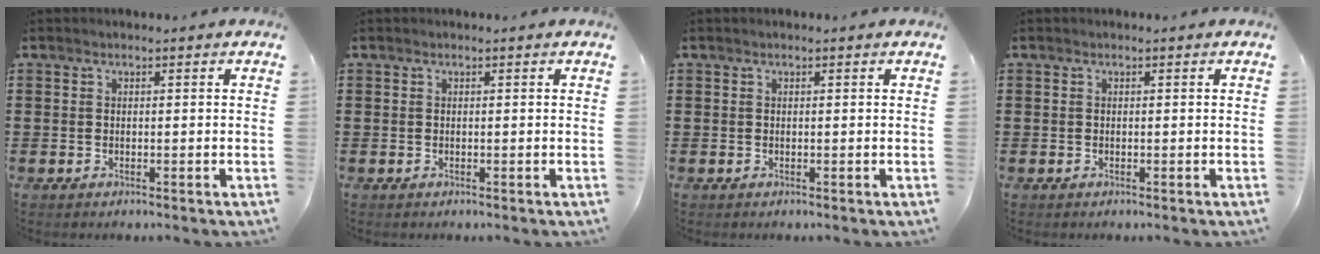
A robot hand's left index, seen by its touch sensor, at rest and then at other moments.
{"total": 0.0}
{"total": 0.0}
{"total": 0.0}